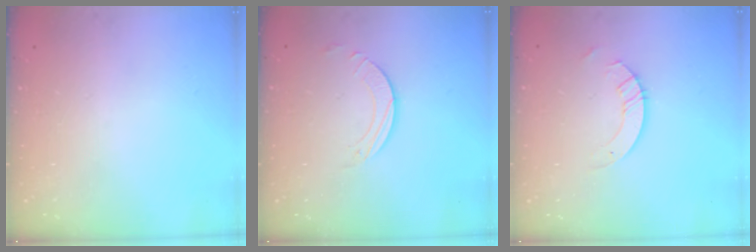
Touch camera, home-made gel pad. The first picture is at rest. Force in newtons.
{"total": 1.9, "press": 1.9, "slide": 0.1}
{"total": 3.6, "press": 3.6, "slide": 0.4}